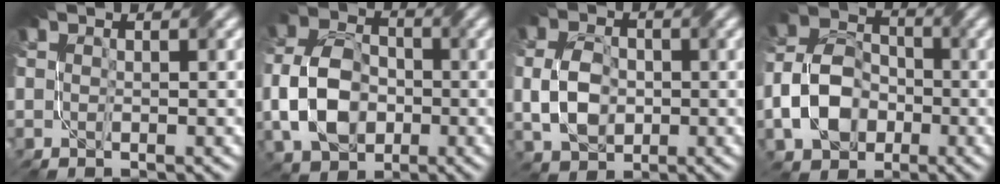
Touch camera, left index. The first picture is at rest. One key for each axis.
{"total": 7.3, "fx": -2.2, "fy": 5.1, "fz": 4.7, "tx": -0.096, "ty": -0.003, "tz": -0.052}
{"total": 4.5, "fx": -1.2, "fy": 3.1, "fz": 3.1, "tx": -0.067, "ty": -0.002, "tz": -0.031}
{"total": 6.4, "fx": -2.9, "fy": 4.6, "fz": 3.4, "tx": -0.060, "ty": 0.000, "tz": -0.066}